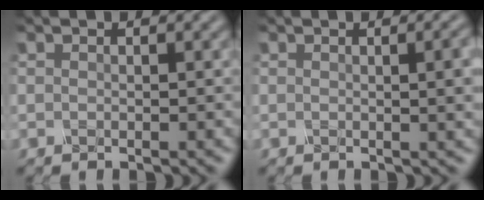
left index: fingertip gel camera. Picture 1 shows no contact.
{"total": 4.1, "force": [0.5, 1.5, 3.7], "torque": [-0.023, 0.011, 0.007]}